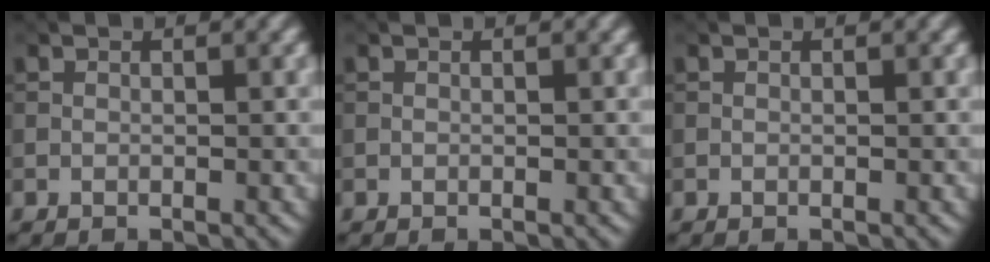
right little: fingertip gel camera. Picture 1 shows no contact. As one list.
[{"total": 0.0}, {"total": 0.0}]